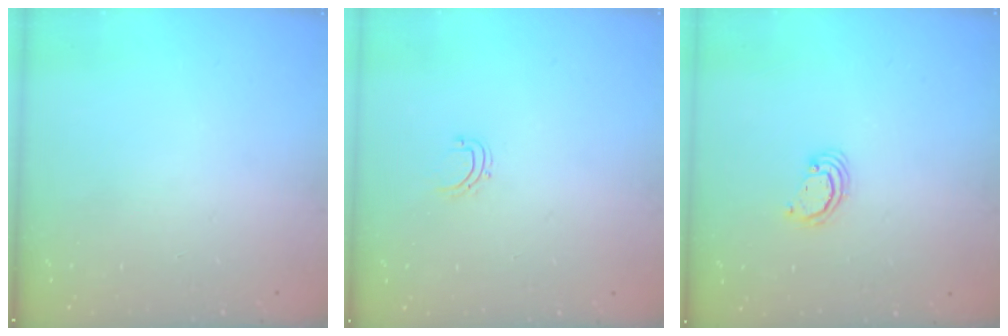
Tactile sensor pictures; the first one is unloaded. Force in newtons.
{"total": 3.8, "press": 3.8, "slide": 0.3}
{"total": 2.3, "press": 2.3, "slide": 0.2}